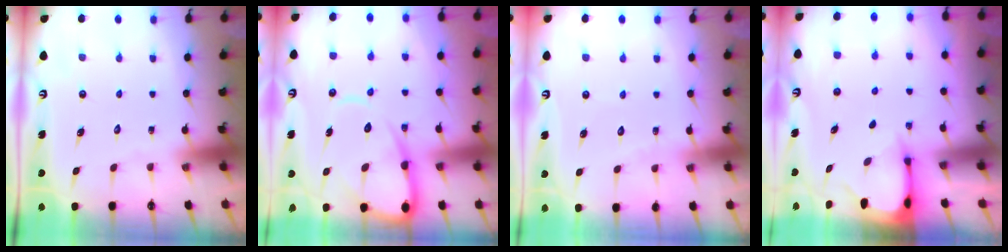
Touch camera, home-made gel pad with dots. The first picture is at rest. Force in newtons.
{"total": 12.4, "press": 12.3, "slide": 1.3}
{"total": 3.2, "press": 3.2, "slide": 0.4}
{"total": 2.5, "press": 2.5, "slide": 0.3}